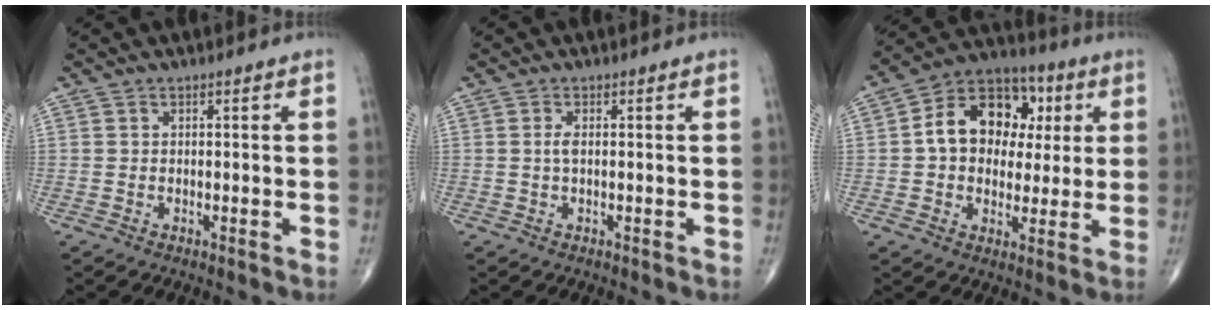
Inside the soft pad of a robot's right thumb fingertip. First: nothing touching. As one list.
[{"total": 1.3, "force": [0.0, 0.4, 1.2], "torque": [-0.030, -0.002, 0.001]}, {"total": 15.8, "force": [2.7, 11.6, 10.3], "torque": [-0.122, 0.020, 0.036]}]